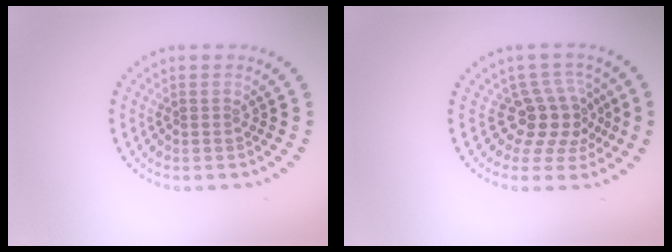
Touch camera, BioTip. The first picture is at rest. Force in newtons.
{"total": 4.0, "press": 2.8, "slide": 2.8}